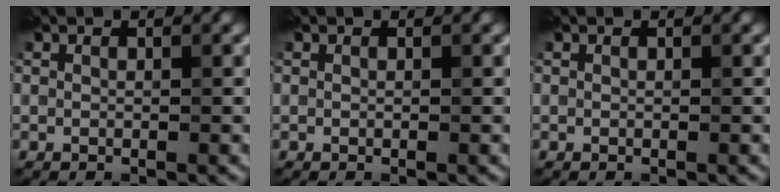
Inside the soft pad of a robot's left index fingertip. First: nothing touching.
{"total": 0.0}
{"total": 0.0}